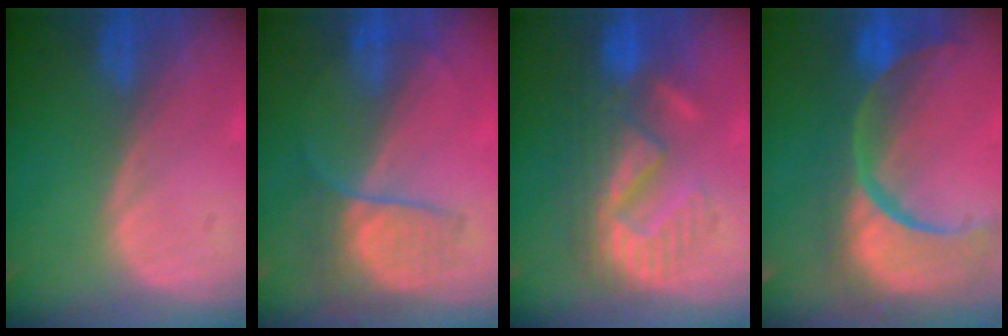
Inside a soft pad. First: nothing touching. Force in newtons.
{"total": 7.0, "press": 6.0, "slide": 3.7}
{"total": 9.4, "press": 9.0, "slide": 2.7}
{"total": 14.3, "press": 11.4, "slide": 8.7}